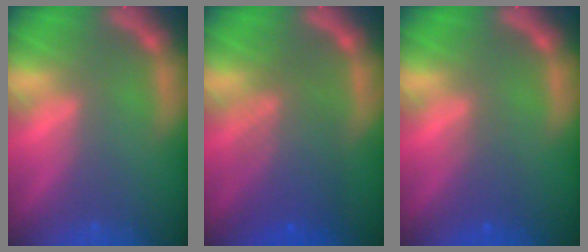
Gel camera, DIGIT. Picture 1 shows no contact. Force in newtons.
{"total": 6.1}
{"total": 1.9}